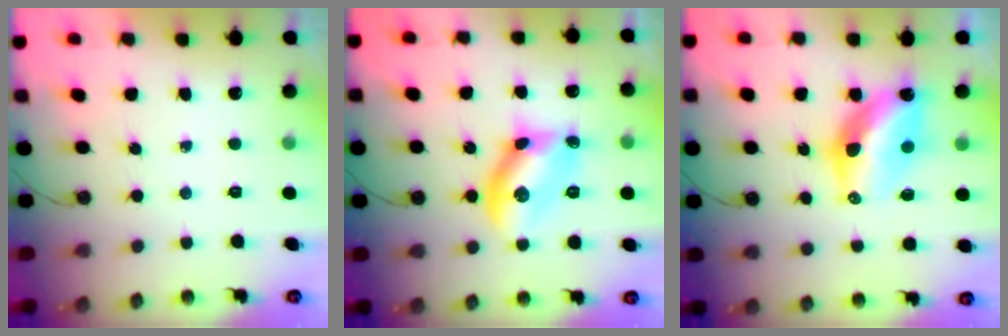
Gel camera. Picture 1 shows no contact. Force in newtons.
{"total": 11.7, "press": 11.7, "slide": 0.5}
{"total": 11.3, "press": 11.3, "slide": 1.0}